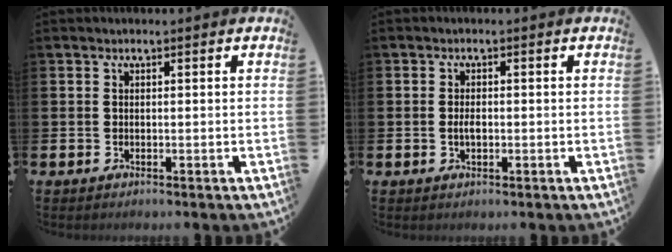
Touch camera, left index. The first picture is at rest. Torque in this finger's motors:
{"motor_torque": [0.18, -0.11, 0.04, 0.03]}